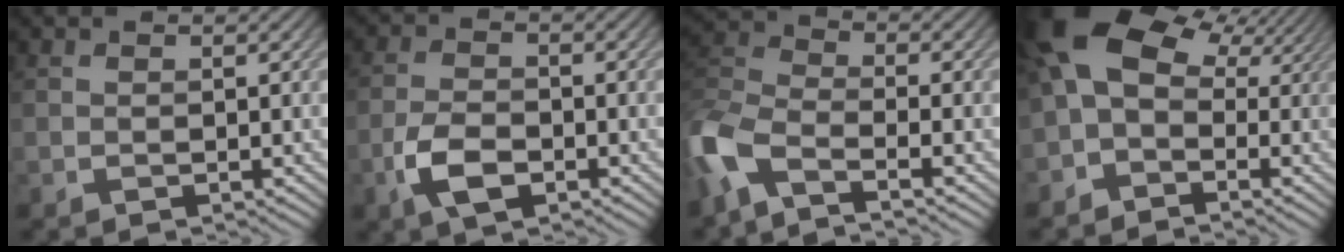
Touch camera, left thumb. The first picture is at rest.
{"total": 5.1, "force": [-2.6, 2.6, 3.6], "torque": [-0.081, -0.004, -0.060]}
{"total": 8.9, "force": [-5.3, 3.3, 6.3], "torque": [-0.150, -0.009, -0.125]}
{"total": 10.5, "force": [1.7, 6.8, 7.7], "torque": [-0.169, 0.011, 0.024]}